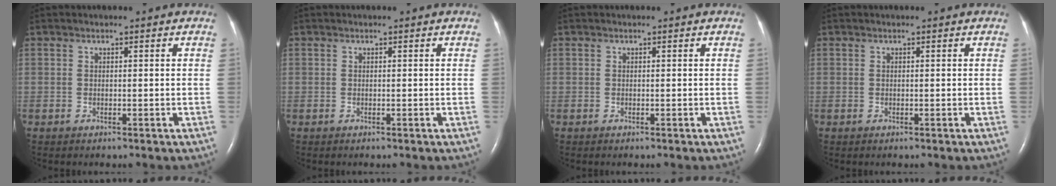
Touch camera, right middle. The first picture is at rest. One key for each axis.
{"total": 0.0}
{"total": 0.0}
{"total": 0.0}